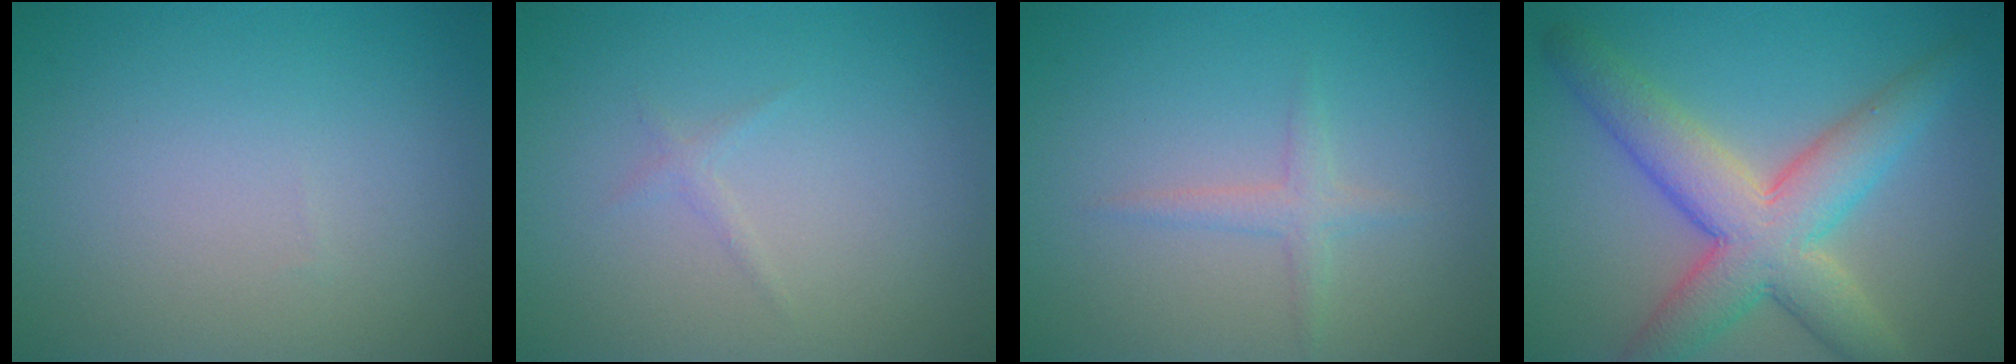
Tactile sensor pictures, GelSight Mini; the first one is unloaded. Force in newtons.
{"total": 0.6, "press": 0.6, "slide": 0.1}
{"total": 1.3, "press": 1.3, "slide": 0.1}
{"total": 7.9, "press": 7.9, "slide": 0.3}